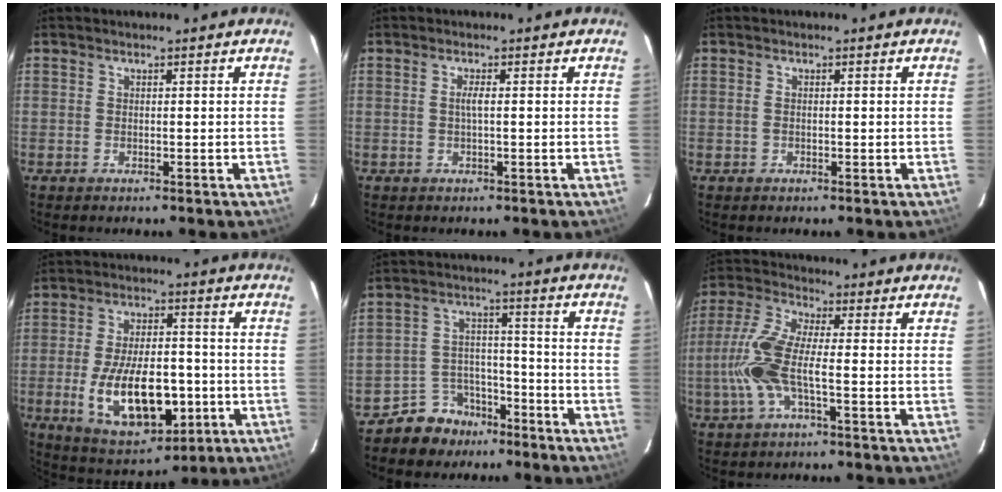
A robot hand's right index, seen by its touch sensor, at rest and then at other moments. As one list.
[{"total": 1.3, "force": [0.0, -0.2, 1.3], "torque": [-0.026, 0.001, -0.002]}, {"total": 0.7, "force": [-0.1, 0.4, 0.6], "torque": [-0.016, 0.000, -0.003]}, {"total": 17.9, "force": [-4.3, 8.8, 14.9], "torque": [-0.290, -0.012, -0.050]}, {"total": 8.7, "force": [-6.6, 5.5, 1.3], "torque": [-0.034, 0.037, -0.101]}, {"total": 10.9, "force": [-2.5, 2.5, 10.3], "torque": [-0.239, 0.002, -0.052]}]